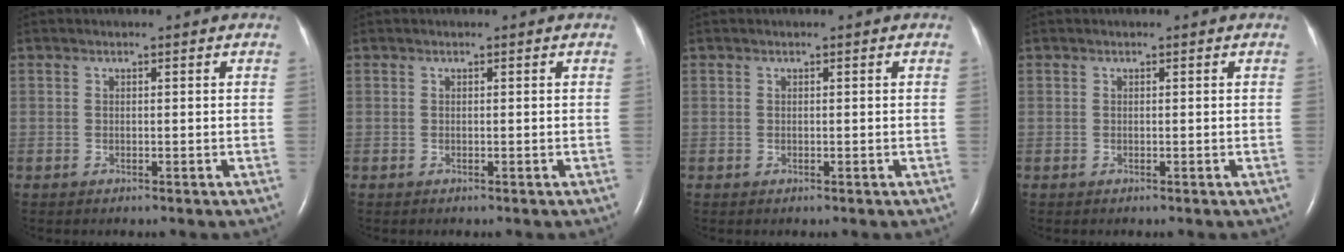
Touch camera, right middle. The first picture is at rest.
{"total": 0.0}
{"total": 0.0}
{"total": 0.0}